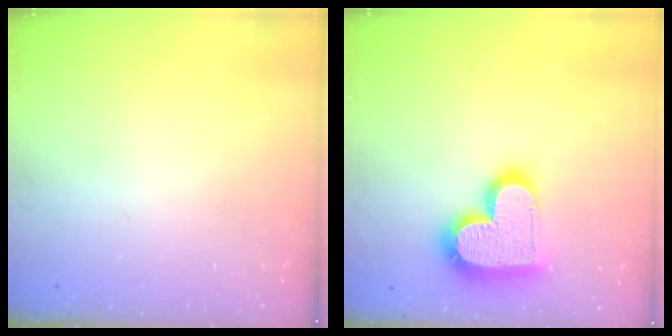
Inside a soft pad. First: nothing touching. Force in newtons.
{"total": 19.5, "press": 19.5, "slide": 1.5}